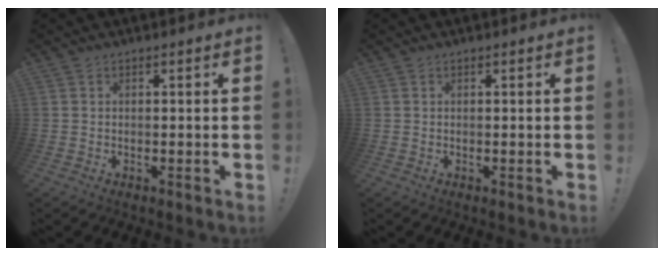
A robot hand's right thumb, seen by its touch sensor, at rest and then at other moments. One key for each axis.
{"total": 0.0}